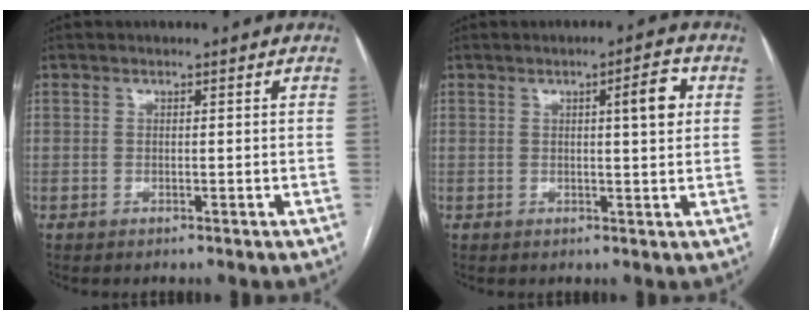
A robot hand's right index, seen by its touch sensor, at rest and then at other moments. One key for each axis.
{"total": 4.7, "fx": 1.3, "fy": 0.6, "fz": 4.5, "tx": -0.062, "ty": 0.004, "tz": 0.018}